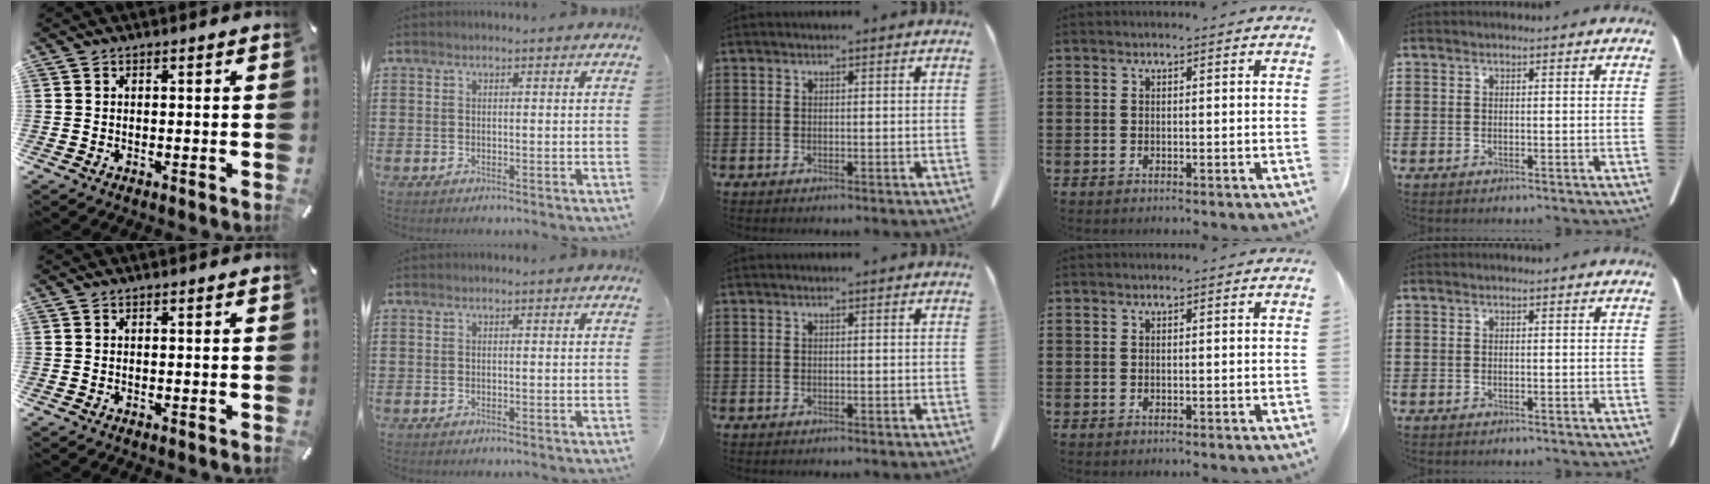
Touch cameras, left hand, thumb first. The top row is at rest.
{}